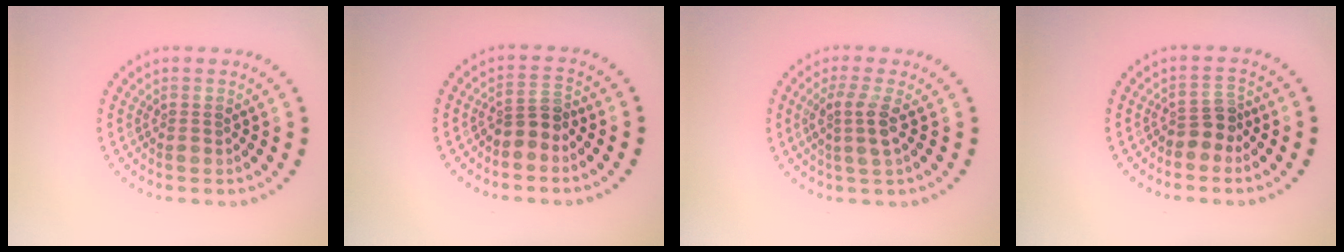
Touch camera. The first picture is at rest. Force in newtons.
{"total": 2.3, "press": 1.9, "slide": 1.4}
{"total": 2.5, "press": 2.0, "slide": 1.5}
{"total": 2.1, "press": 1.7, "slide": 1.2}